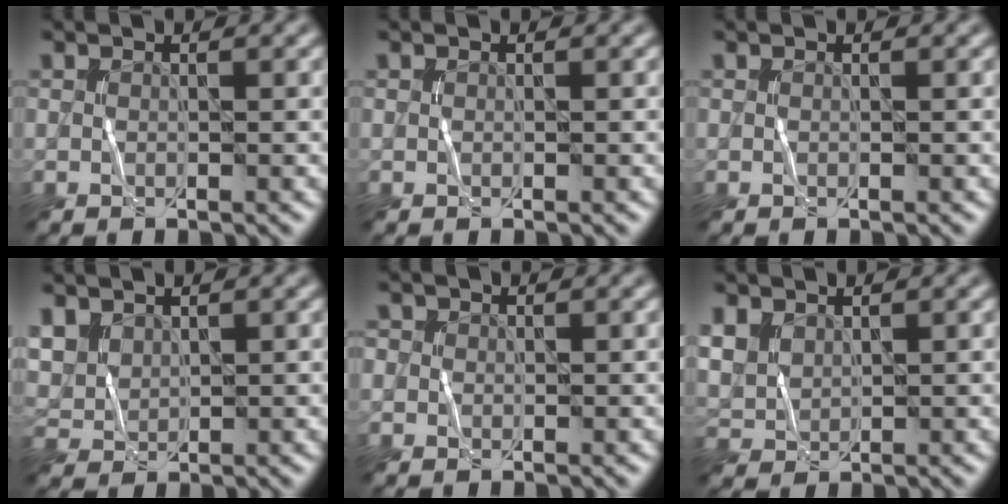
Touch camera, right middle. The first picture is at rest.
{"total": 0.0}
{"total": 0.0}
{"total": 3.2, "force": [1.9, 2.1, 1.4], "torque": [-0.043, 0.002, 0.046]}
{"total": 0.9, "force": [0.2, 0.9, 0.1], "torque": [0.002, 0.002, -0.005]}
{"total": 3.0, "force": [1.6, 2.1, 1.4], "torque": [-0.045, 0.001, 0.038]}